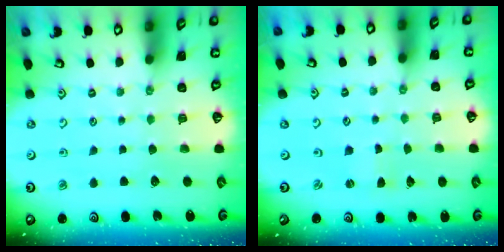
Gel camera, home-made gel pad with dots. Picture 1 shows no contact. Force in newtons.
{"total": 0.0}